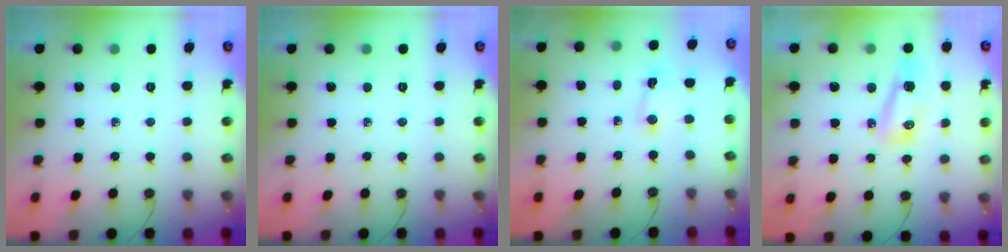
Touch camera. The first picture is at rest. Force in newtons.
{"total": 0.0}
{"total": 1.4, "press": 1.2, "slide": 0.7}
{"total": 11.2, "press": 9.1, "slide": 6.7}